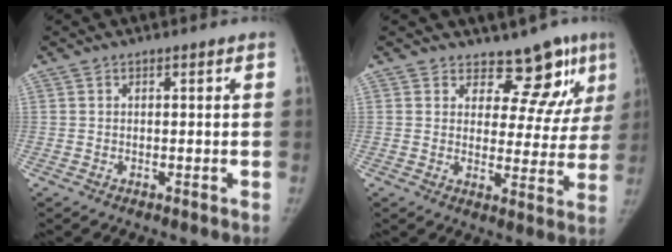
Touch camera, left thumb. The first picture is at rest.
{"total": 10.3, "force": [8.1, 5.3, 3.5], "torque": [0.004, -0.055, 0.090]}